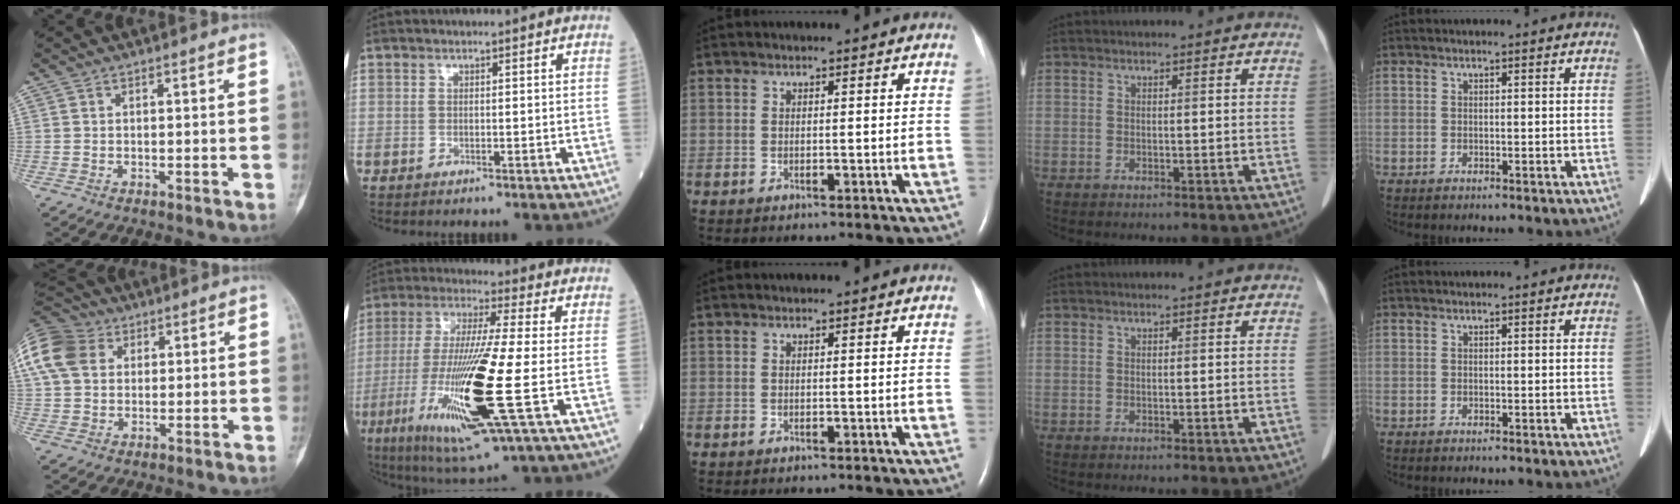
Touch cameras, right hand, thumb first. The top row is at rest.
{"thumb": {"total": 17.5, "force": [6.1, 13.2, 9.7], "torque": [-0.229, 0.035, 0.112]}, "index": {"total": 19.9, "force": [-5.4, 0.6, 19.1], "torque": [-0.404, -0.040, -0.102]}}